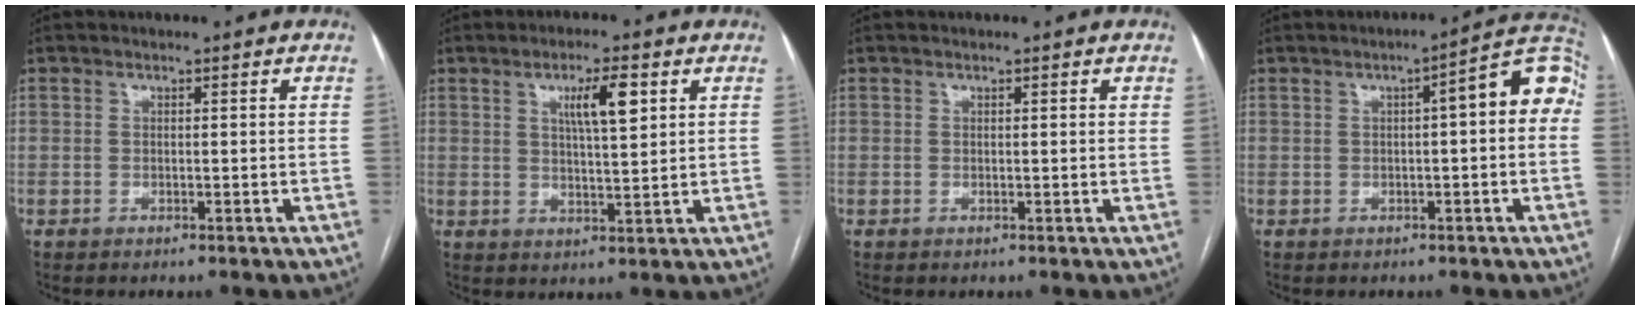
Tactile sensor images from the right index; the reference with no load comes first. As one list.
[{"total": 6.1, "force": [2.5, 0.9, 5.5], "torque": [-0.094, 0.004, 0.042]}, {"total": 0.6, "force": [0.4, 0.2, 0.4], "torque": [-0.007, 0.000, 0.003]}, {"total": 8.7, "force": [1.1, 1.8, 8.4], "torque": [-0.101, 0.034, 0.007]}]